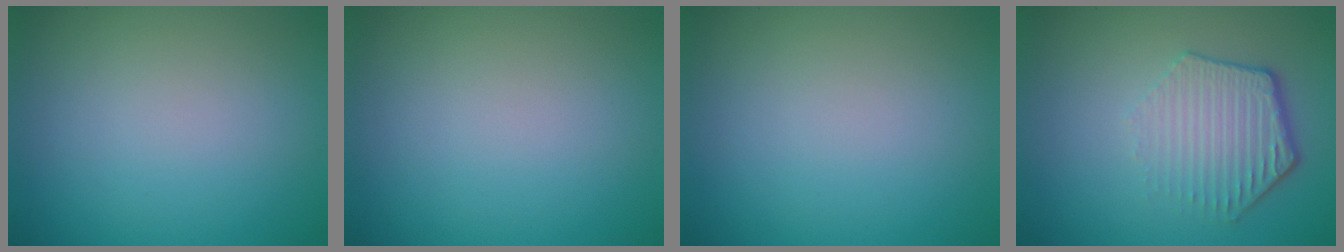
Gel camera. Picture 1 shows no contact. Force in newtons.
{"total": 0.0}
{"total": 0.0}
{"total": 4.1, "press": 3.1, "slide": 2.6}